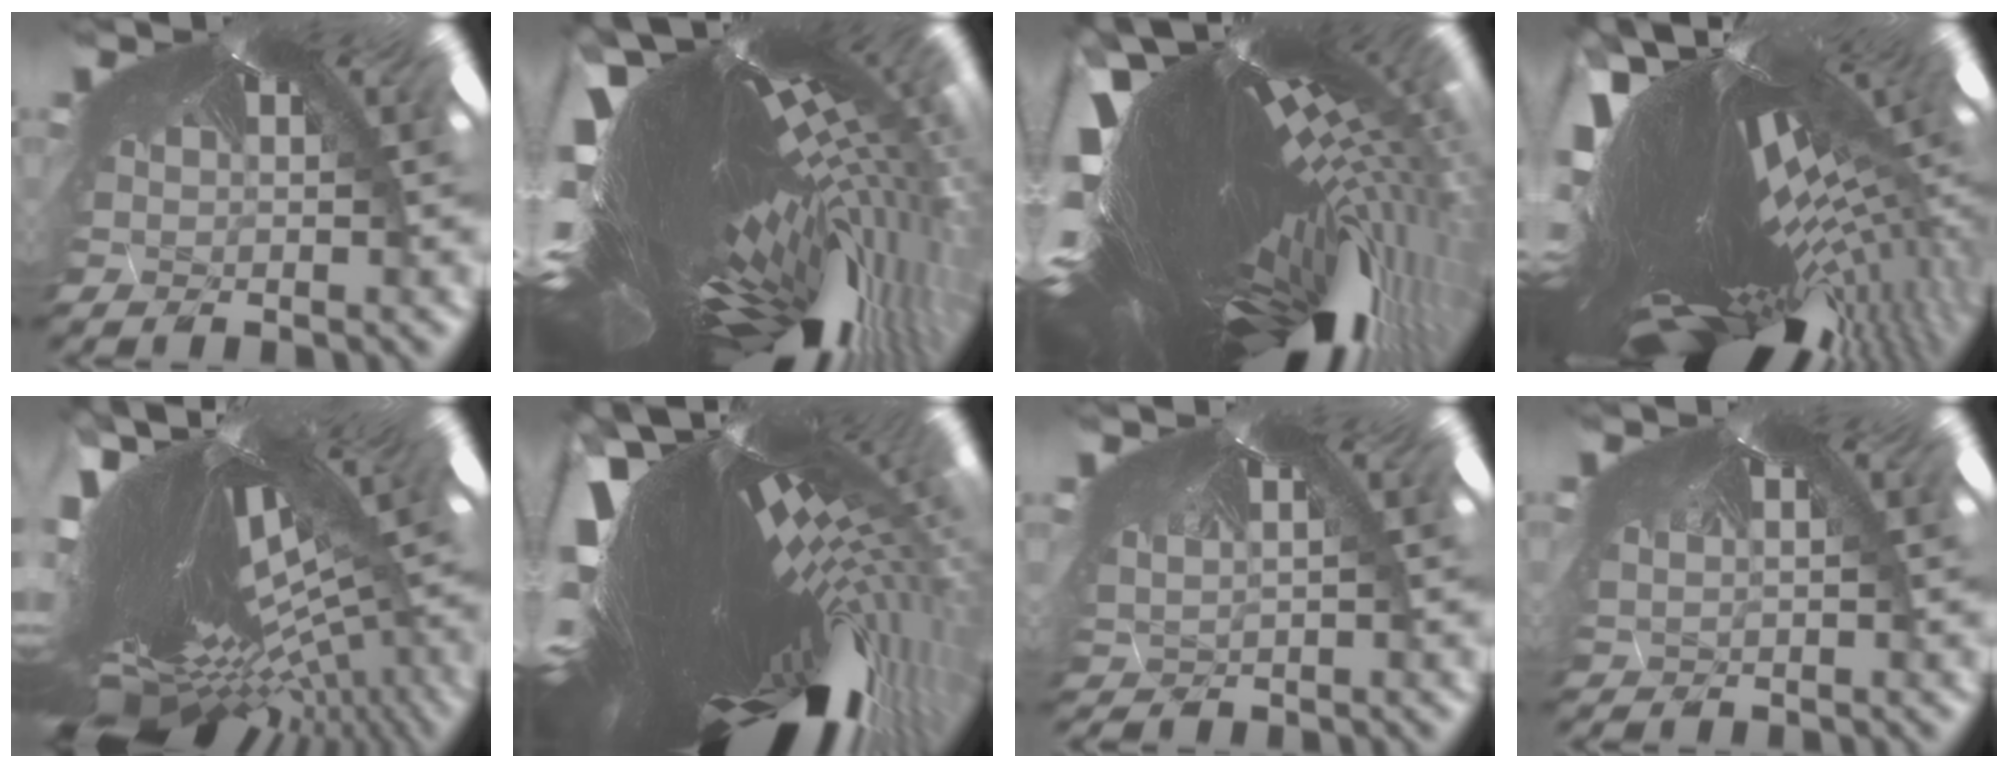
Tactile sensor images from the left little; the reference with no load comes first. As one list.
[{"total": 6.7, "force": [-5.6, -1.1, 3.4], "torque": [-0.078, -0.094, -0.057]}, {"total": 5.8, "force": [-4.9, -0.8, 3.0], "torque": [-0.090, -0.094, -0.048]}, {"total": 6.8, "force": [-5.8, -1.9, 3.0], "torque": [-0.054, -0.102, -0.075]}, {"total": 7.7, "force": [-7.1, -1.0, 2.9], "torque": [-0.041, -0.109, -0.084]}, {"total": 6.7, "force": [-5.5, 0.2, 3.9], "torque": [-0.094, -0.099, -0.069]}, {"total": 1.9, "force": [-1.2, -1.2, -0.8], "torque": [0.001, -0.016, -0.002]}, {"total": 1.3, "force": [-0.4, -0.9, -0.9], "torque": [0.009, -0.008, 0.003]}]